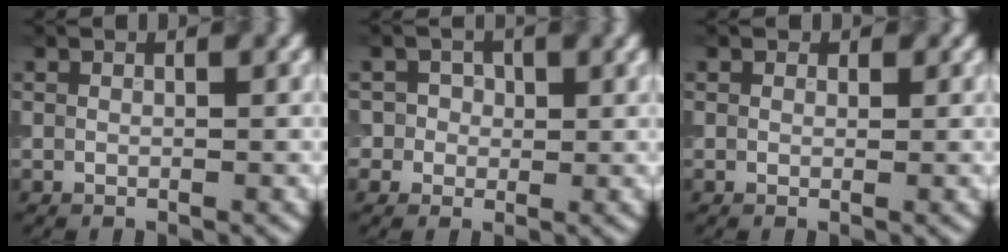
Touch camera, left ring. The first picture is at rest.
{"total": 2.9, "force": [0.7, 2.6, 0.9], "torque": [0.004, 0.006, -0.003]}
{"total": 0.7, "force": [0.4, 0.5, 0.1], "torque": [0.002, -0.006, 0.001]}